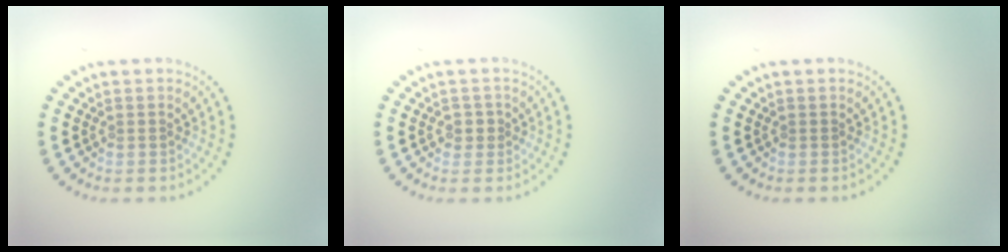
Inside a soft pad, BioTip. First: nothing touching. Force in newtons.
{"total": 1.1, "press": 0.9, "slide": 0.6}
{"total": 0.0}